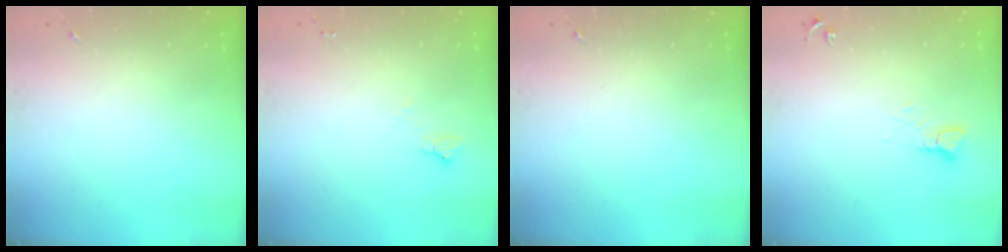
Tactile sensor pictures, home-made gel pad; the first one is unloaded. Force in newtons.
{"total": 3.6, "press": 3.6, "slide": 0.5}
{"total": 0.0}
{"total": 2.6, "press": 2.6, "slide": 0.1}